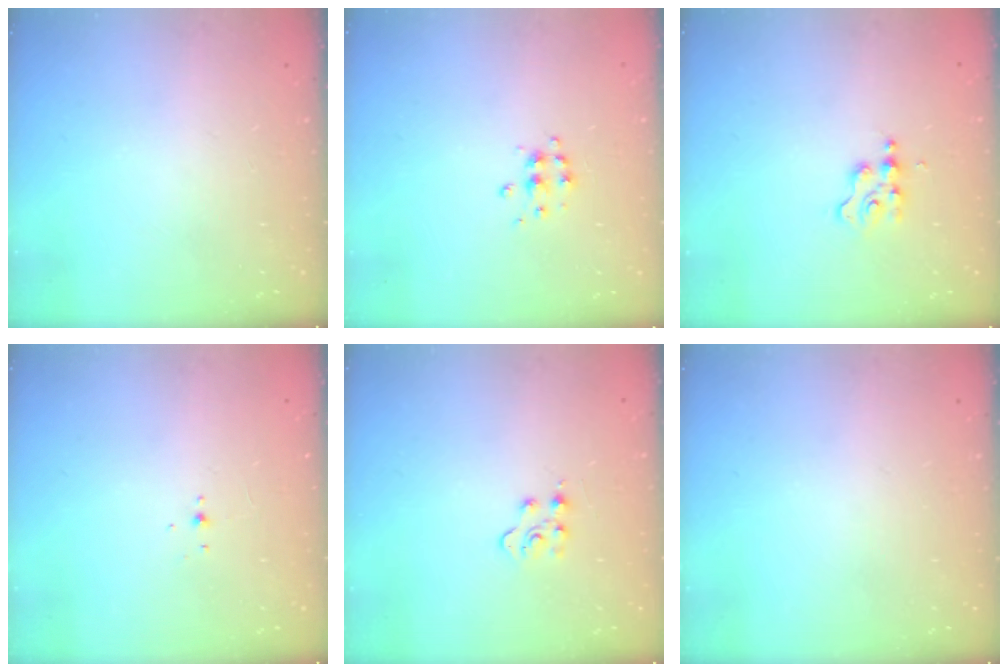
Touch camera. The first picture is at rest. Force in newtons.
{"total": 5.5, "press": 5.5, "slide": 0.6}
{"total": 3.4, "press": 3.4, "slide": 0.3}
{"total": 3.2, "press": 3.1, "slide": 0.8}
{"total": 4.0, "press": 4.0, "slide": 0.4}
{"total": 0.0}